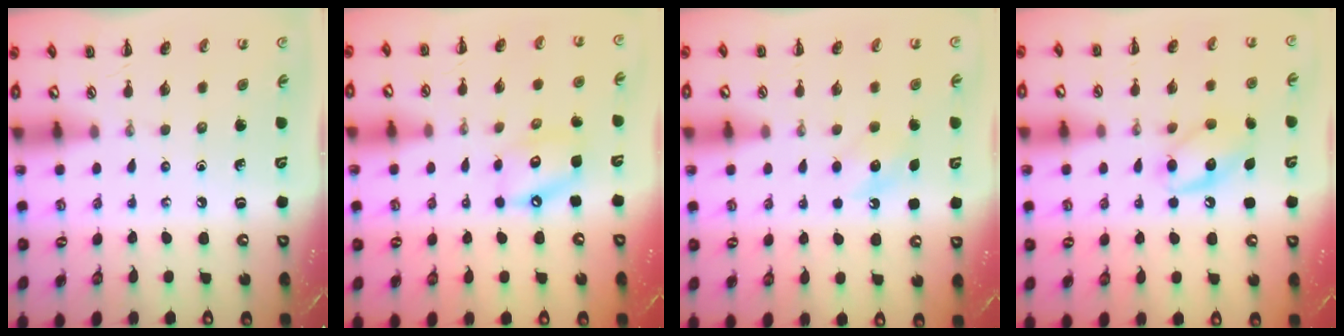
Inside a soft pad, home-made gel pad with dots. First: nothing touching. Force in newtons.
{"total": 9.4, "press": 9.3, "slide": 1.4}
{"total": 5.2, "press": 5.0, "slide": 1.4}
{"total": 11.9, "press": 11.8, "slide": 1.0}